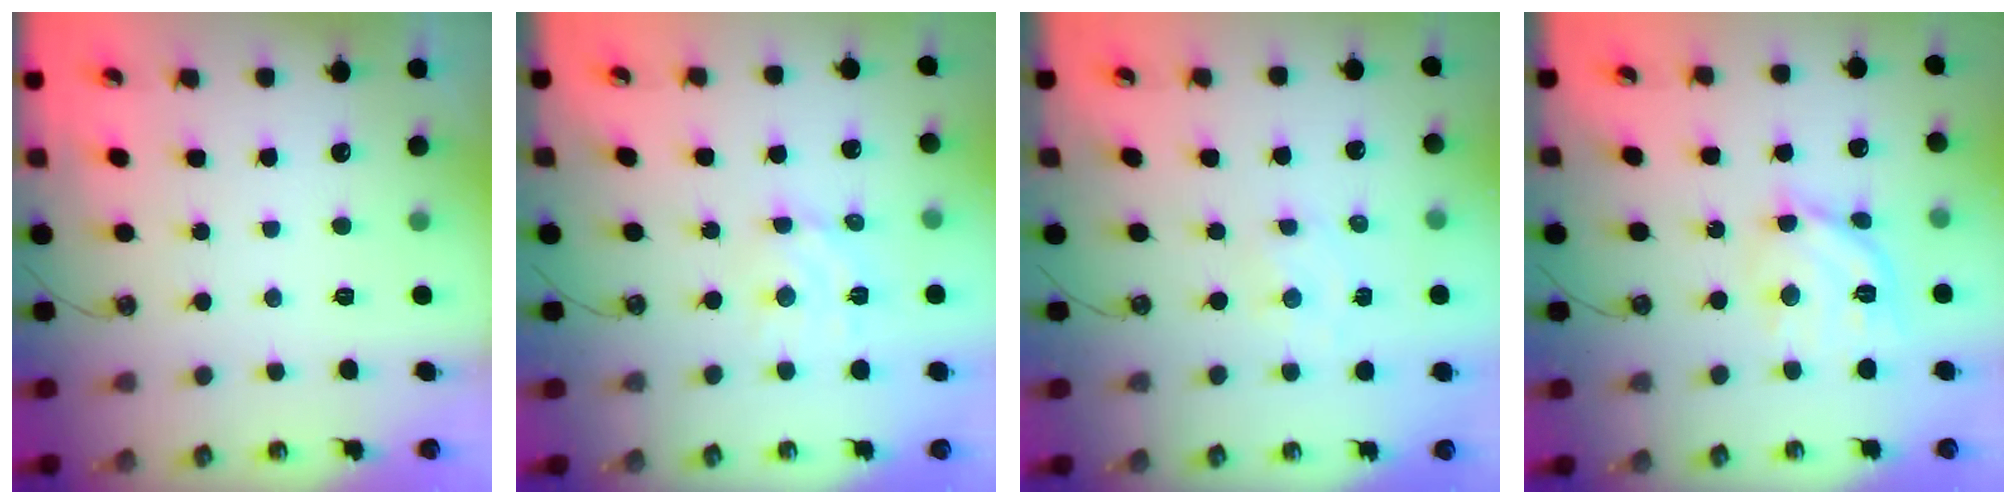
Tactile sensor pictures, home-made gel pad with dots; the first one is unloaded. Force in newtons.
{"total": 6.8, "press": 6.7, "slide": 1.2}
{"total": 2.3, "press": 2.3, "slide": 0.4}
{"total": 13.8, "press": 13.7, "slide": 1.3}